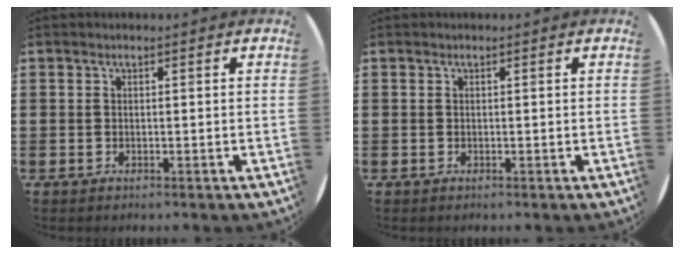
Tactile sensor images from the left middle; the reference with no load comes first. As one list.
[{"total": 0.0}]